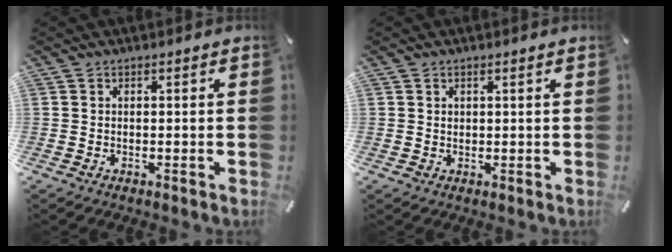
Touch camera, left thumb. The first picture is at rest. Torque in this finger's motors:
{"motor_torque": [-0.01, -0.20, 0.18, -0.03, -0.02]}